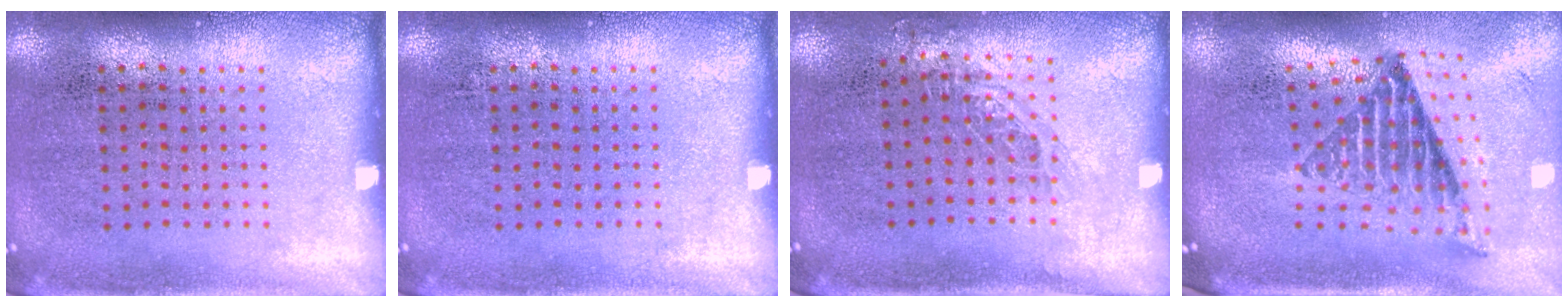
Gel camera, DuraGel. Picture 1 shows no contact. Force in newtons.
{"total": 0.0}
{"total": 0.7, "press": 0.7, "slide": 0.1}
{"total": 1.8, "press": 1.4, "slide": 1.2}